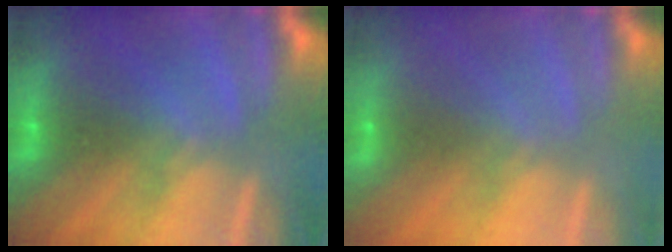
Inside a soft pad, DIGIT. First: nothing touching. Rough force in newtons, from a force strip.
{"total": 2.9}